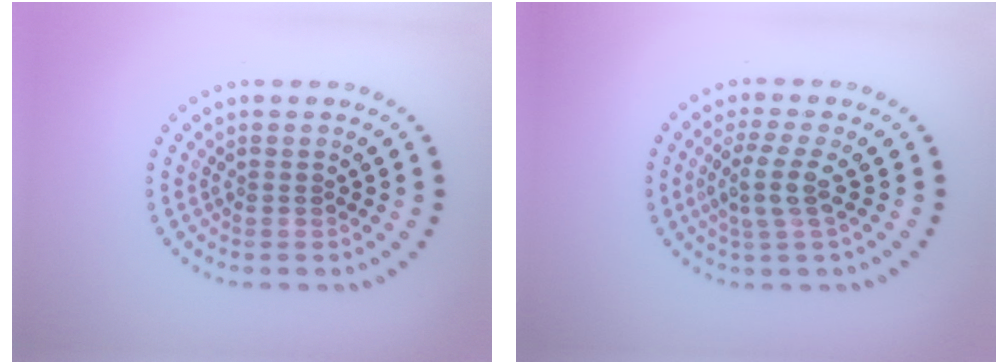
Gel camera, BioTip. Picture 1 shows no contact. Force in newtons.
{"total": 2.9, "press": 2.4, "slide": 1.7}